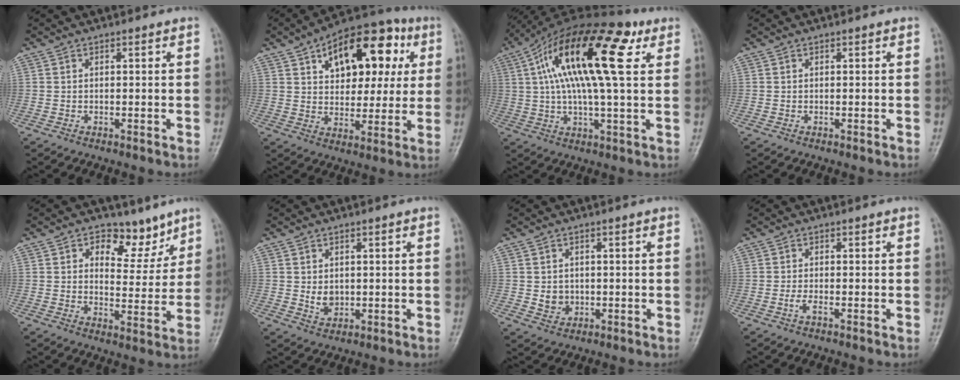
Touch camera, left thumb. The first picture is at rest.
{"total": 18.7, "force": [7.0, 10.9, 13.6], "torque": [-0.137, 0.008, 0.100]}
{"total": 20.8, "force": [6.6, 6.7, 18.6], "torque": [-0.319, 0.019, 0.101]}
{"total": 0.0}
{"total": 8.3, "force": [5.3, 5.3, 3.7], "torque": [-0.012, -0.030, 0.079]}
{"total": 3.2, "force": [0.3, 2.5, 2.0], "torque": [-0.023, -0.007, 0.013]}
{"total": 3.3, "force": [0.0, 2.9, 1.5], "torque": [-0.010, 0.000, 0.007]}
{"total": 1.5, "force": [-0.7, 0.5, 1.2], "torque": [-0.030, 0.001, -0.016]}